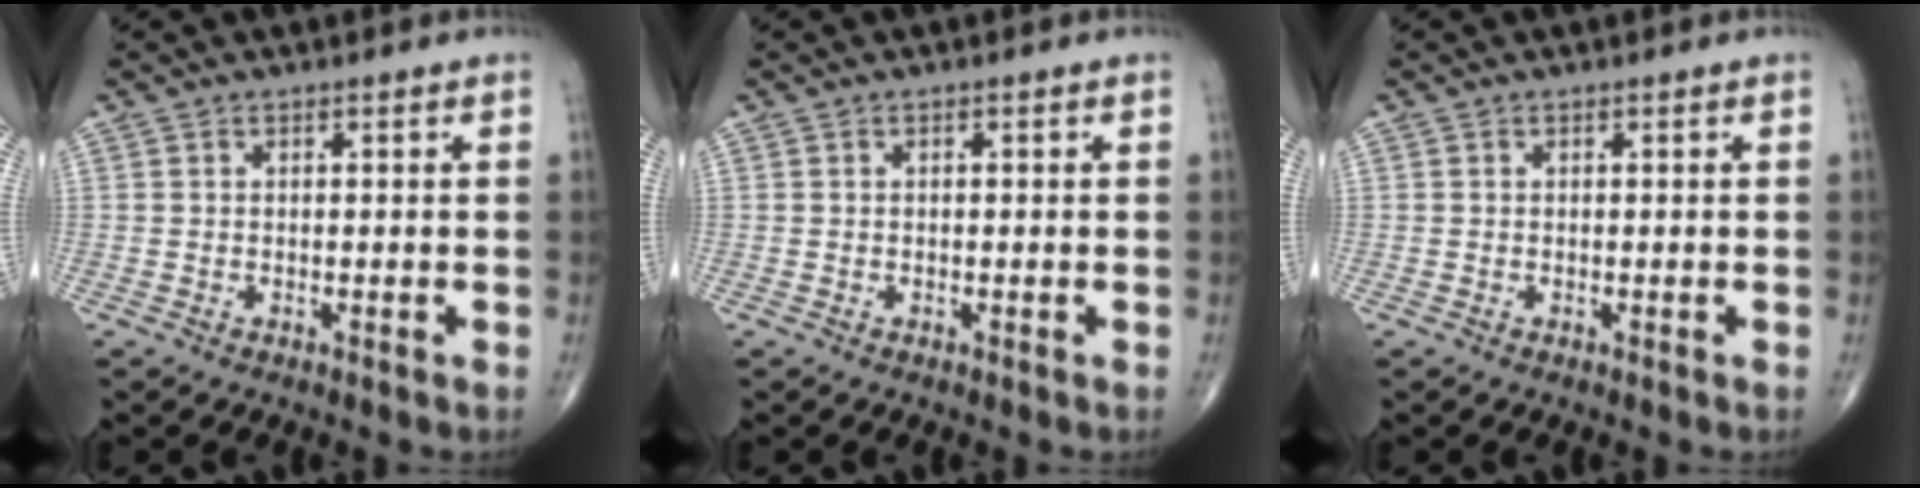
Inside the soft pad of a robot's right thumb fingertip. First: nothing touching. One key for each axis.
{"total": 0.0}
{"total": 0.0}